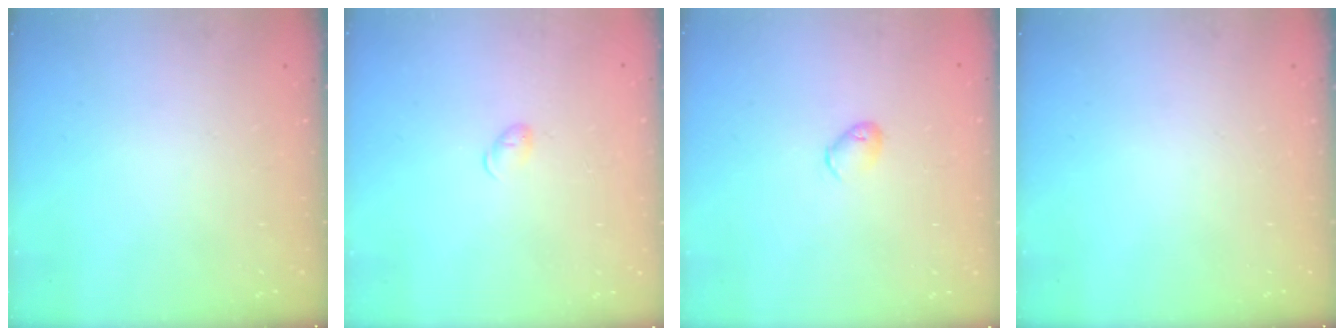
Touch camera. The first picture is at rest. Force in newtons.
{"total": 3.8, "press": 3.7, "slide": 0.6}
{"total": 4.6, "press": 4.5, "slide": 1.1}
{"total": 0.0}